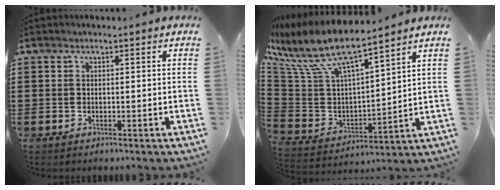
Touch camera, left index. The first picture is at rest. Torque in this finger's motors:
{"motor_torque": [1.29, -0.85, 0.48, 0.21]}